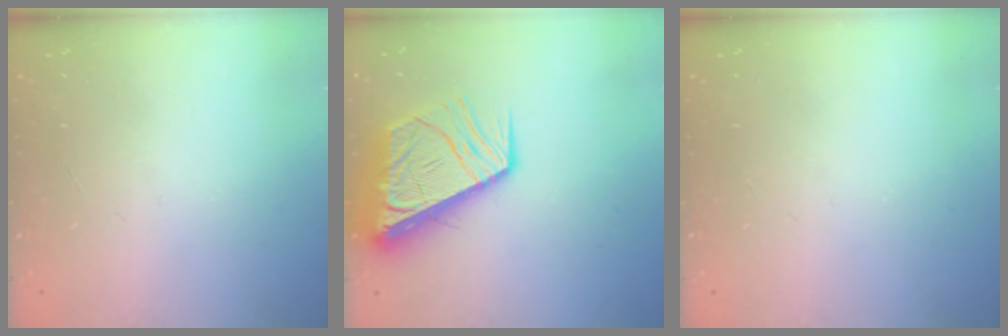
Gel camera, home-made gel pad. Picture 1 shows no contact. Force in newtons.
{"total": 13.9, "press": 13.8, "slide": 1.7}
{"total": 0.0}